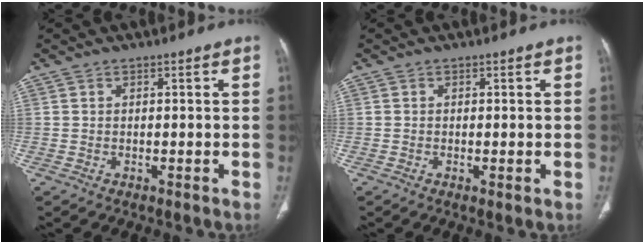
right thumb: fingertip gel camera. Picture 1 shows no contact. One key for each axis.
{"total": 0.9, "fx": -0.2, "fy": 0.2, "fz": 0.9, "tx": -0.022, "ty": -0.005, "tz": -0.004}